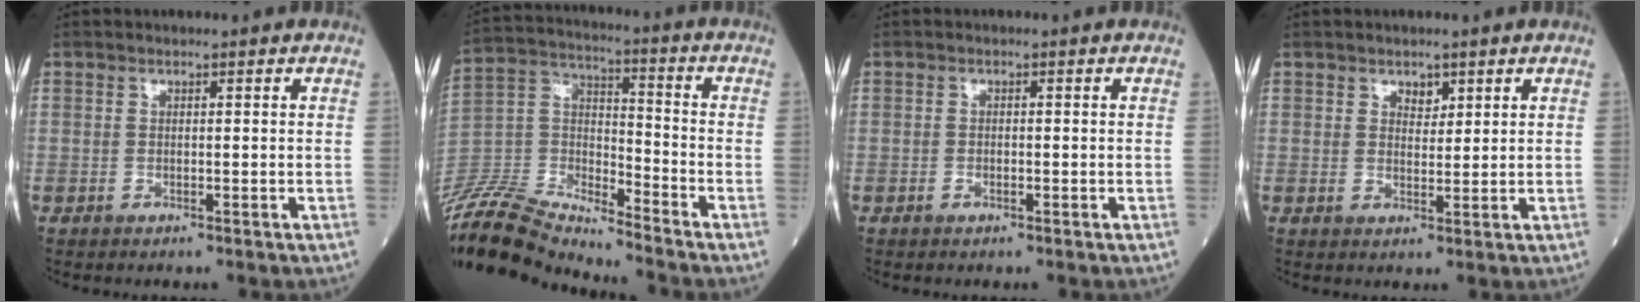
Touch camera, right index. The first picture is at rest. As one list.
[{"total": 15.7, "force": [-15.5, 0.6, 2.6], "torque": [-0.055, 0.034, -0.293]}, {"total": 1.1, "force": [-0.5, 0.4, 0.8], "torque": [-0.018, 0.000, -0.008]}, {"total": 2.1, "force": [1.3, 1.2, 1.0], "torque": [-0.013, -0.003, 0.022]}]